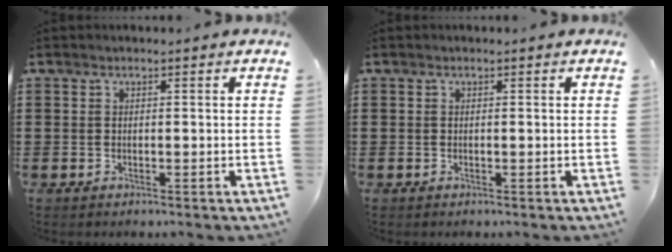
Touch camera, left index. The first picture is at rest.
{"total": 0.0}